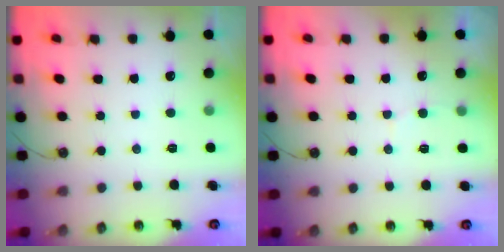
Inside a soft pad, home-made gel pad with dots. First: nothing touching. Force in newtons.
{"total": 4.6, "press": 4.6, "slide": 0.4}